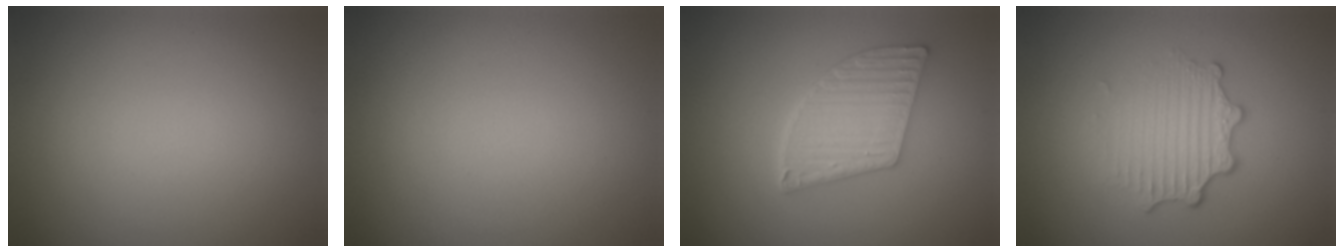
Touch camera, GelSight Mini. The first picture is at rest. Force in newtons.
{"total": 0.0}
{"total": 4.8, "press": 4.1, "slide": 2.5}
{"total": 3.5, "press": 2.5, "slide": 2.4}